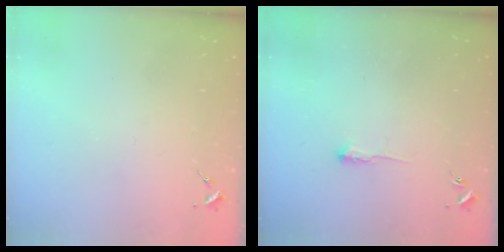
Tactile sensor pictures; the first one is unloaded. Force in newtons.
{"total": 2.7, "press": 2.6, "slide": 0.4}